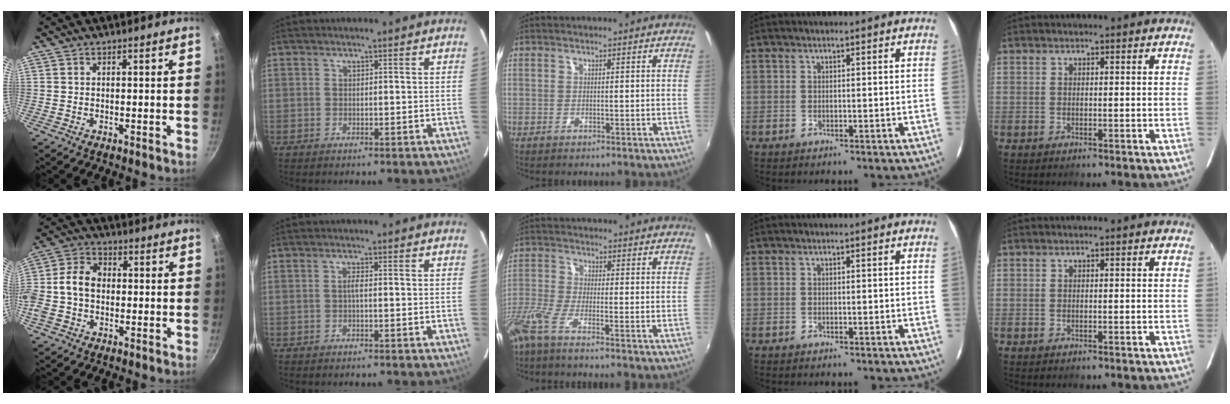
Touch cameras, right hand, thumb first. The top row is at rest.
{"thumb": {"total": 10.5, "force": [-0.4, 7.7, 7.1], "torque": [-0.119, 0.027, -0.024]}, "index": {"total": 1.1, "force": [-0.3, 0.0, 1.1], "torque": [-0.020, 0.004, -0.007]}, "middle": {"total": 5.9, "force": [-4.3, 0.1, 4.0], "torque": [-0.100, -0.018, -0.093]}}